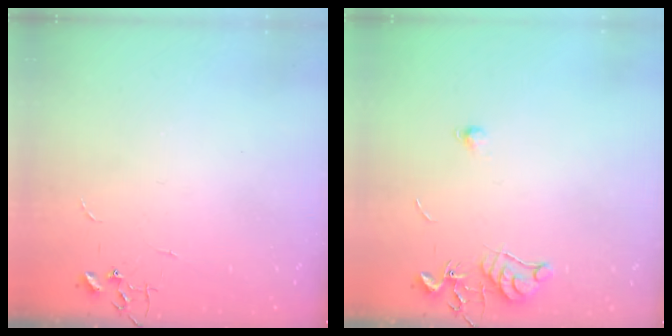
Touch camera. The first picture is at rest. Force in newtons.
{"total": 7.1, "press": 7.0, "slide": 0.6}